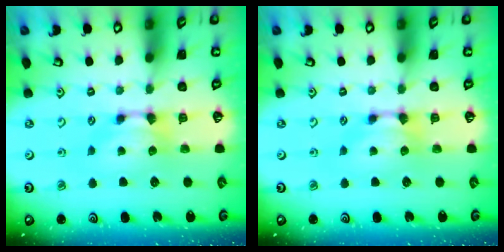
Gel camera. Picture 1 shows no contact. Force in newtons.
{"total": 0.0}